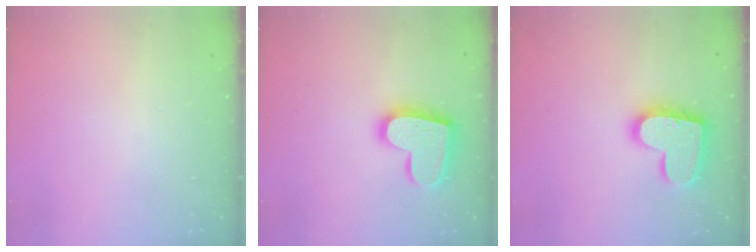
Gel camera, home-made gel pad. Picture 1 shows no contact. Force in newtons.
{"total": 17.4, "press": 17.3, "slide": 1.4}
{"total": 17.8, "press": 17.8, "slide": 1.2}